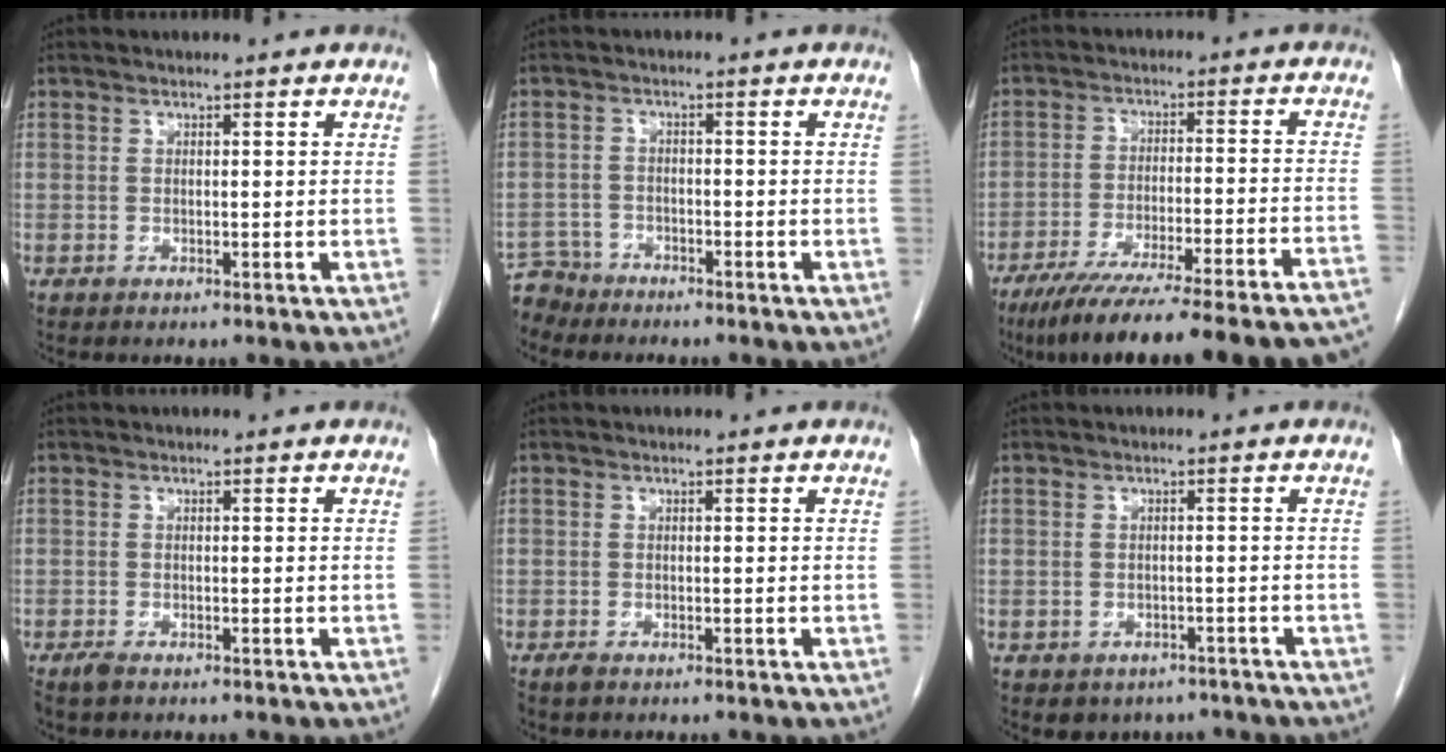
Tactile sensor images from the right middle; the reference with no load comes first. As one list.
[{"total": 3.9, "force": [-3.7, 1.0, -0.9], "torque": [0.018, -0.006, -0.069]}, {"total": 24.3, "force": [-20.8, 0.1, 12.6], "torque": [-0.126, -0.043, -0.293]}, {"total": 1.5, "force": [-1.1, 0.4, 0.8], "torque": [-0.023, -0.004, -0.020]}, {"total": 0.7, "force": [-0.6, 0.2, 0.4], "torque": [-0.013, -0.002, -0.010]}, {"total": 4.8, "force": [-3.8, 2.8, 0.5], "torque": [0.002, 0.010, -0.045]}]